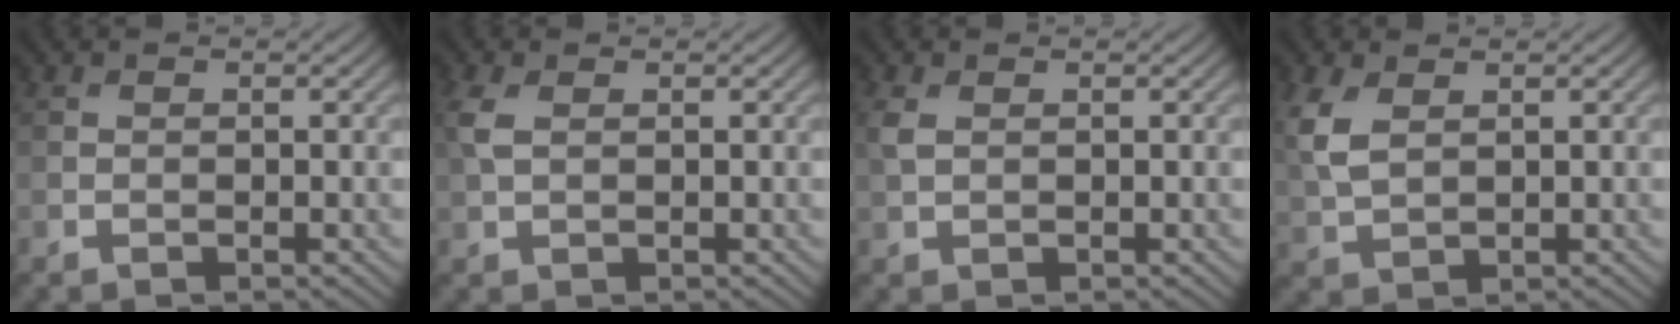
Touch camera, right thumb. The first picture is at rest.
{"total": 2.6, "force": [0.7, 1.5, 2.0], "torque": [-0.061, 0.005, 0.013]}
{"total": 1.8, "force": [0.6, 1.1, 1.3], "torque": [-0.044, 0.003, 0.013]}
{"total": 4.7, "force": [1.7, 2.7, 3.4], "torque": [-0.100, 0.004, 0.035]}